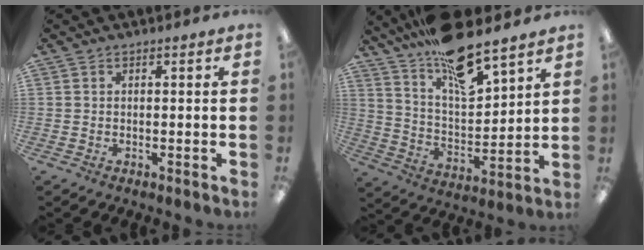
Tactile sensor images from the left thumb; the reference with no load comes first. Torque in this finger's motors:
{"motor_torque": [2.06, 1.04, 1.36, -1.42, 0.13]}